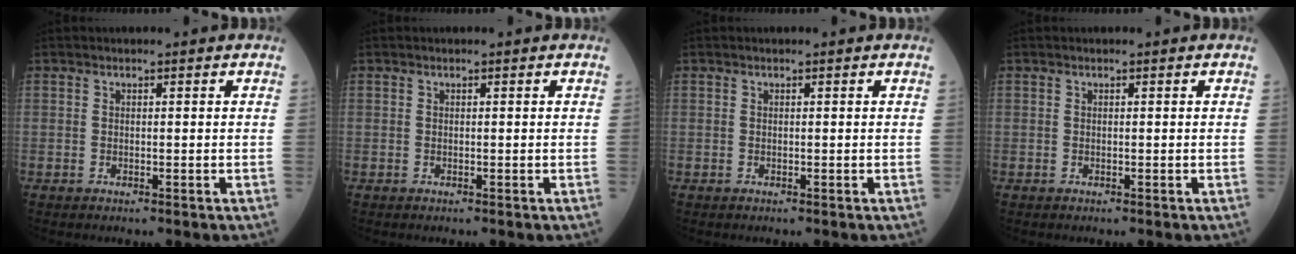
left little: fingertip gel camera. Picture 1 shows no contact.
{"total": 0.0}
{"total": 0.0}
{"total": 0.0}